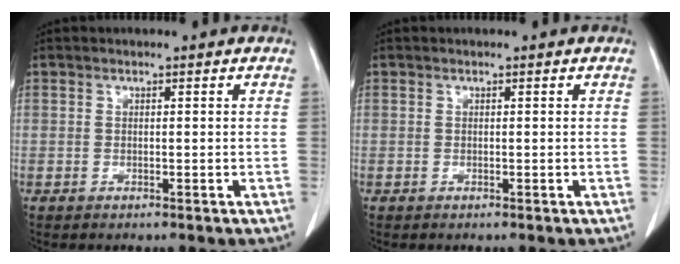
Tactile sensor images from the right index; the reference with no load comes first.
{"total": 0.0}